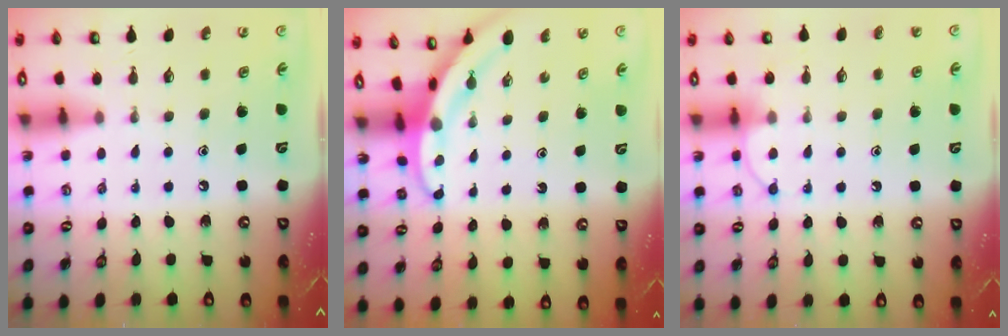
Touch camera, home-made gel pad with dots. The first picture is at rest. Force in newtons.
{"total": 3.2, "press": 3.2, "slide": 0.3}
{"total": 7.5, "press": 7.5, "slide": 0.8}